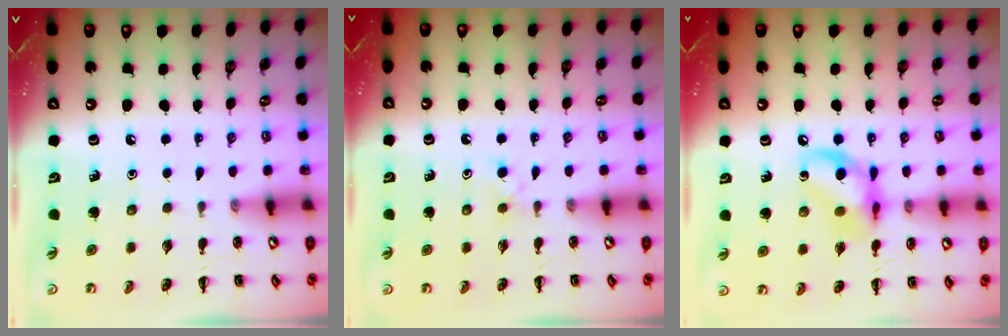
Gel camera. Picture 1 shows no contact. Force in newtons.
{"total": 2.6, "press": 2.4, "slide": 1.0}
{"total": 12.6, "press": 12.4, "slide": 2.2}